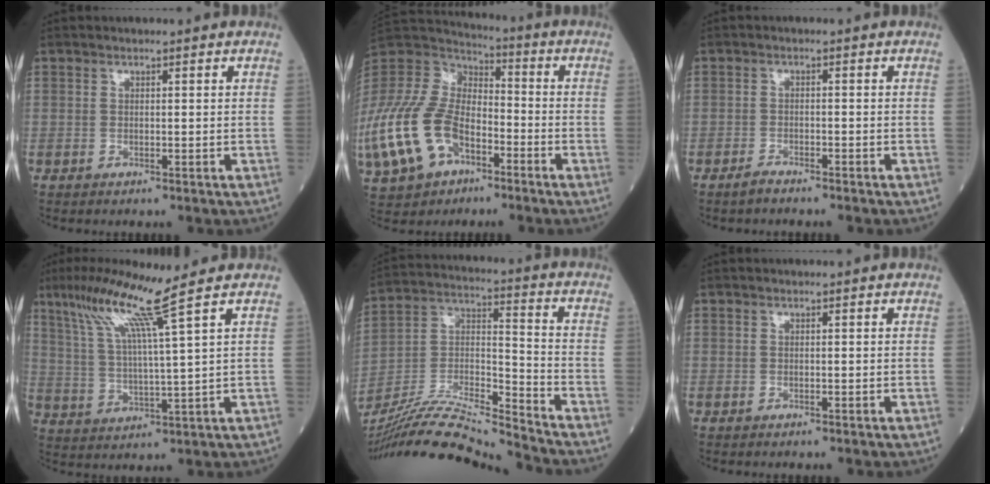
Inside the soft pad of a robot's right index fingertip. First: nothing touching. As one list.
[{"total": 20.7, "force": [-8.6, 12.5, 14.1], "torque": [-0.351, -0.001, -0.157]}, {"total": 1.8, "force": [-1.7, 0.2, 0.7], "torque": [-0.020, -0.003, -0.032]}, {"total": 10.2, "force": [6.4, -2.5, 7.5], "torque": [-0.142, 0.006, 0.120]}, {"total": 18.2, "force": [-17.2, -1.3, 5.8], "torque": [-0.111, 0.013, -0.311]}, {"total": 0.0}]